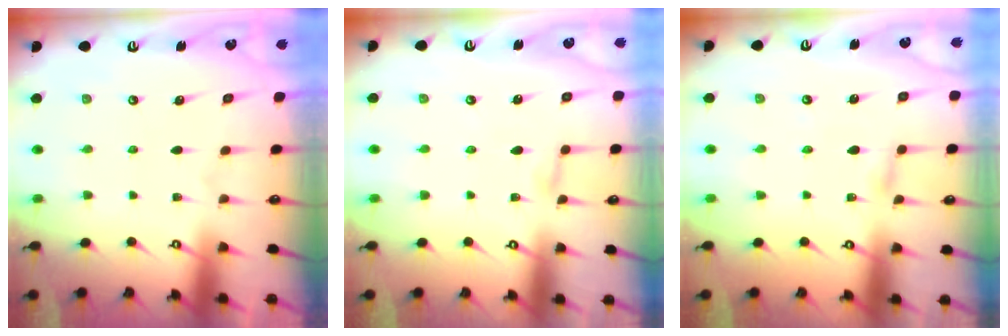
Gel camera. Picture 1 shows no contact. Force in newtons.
{"total": 2.8, "press": 2.8, "slide": 0.3}
{"total": 3.4, "press": 3.4, "slide": 0.4}